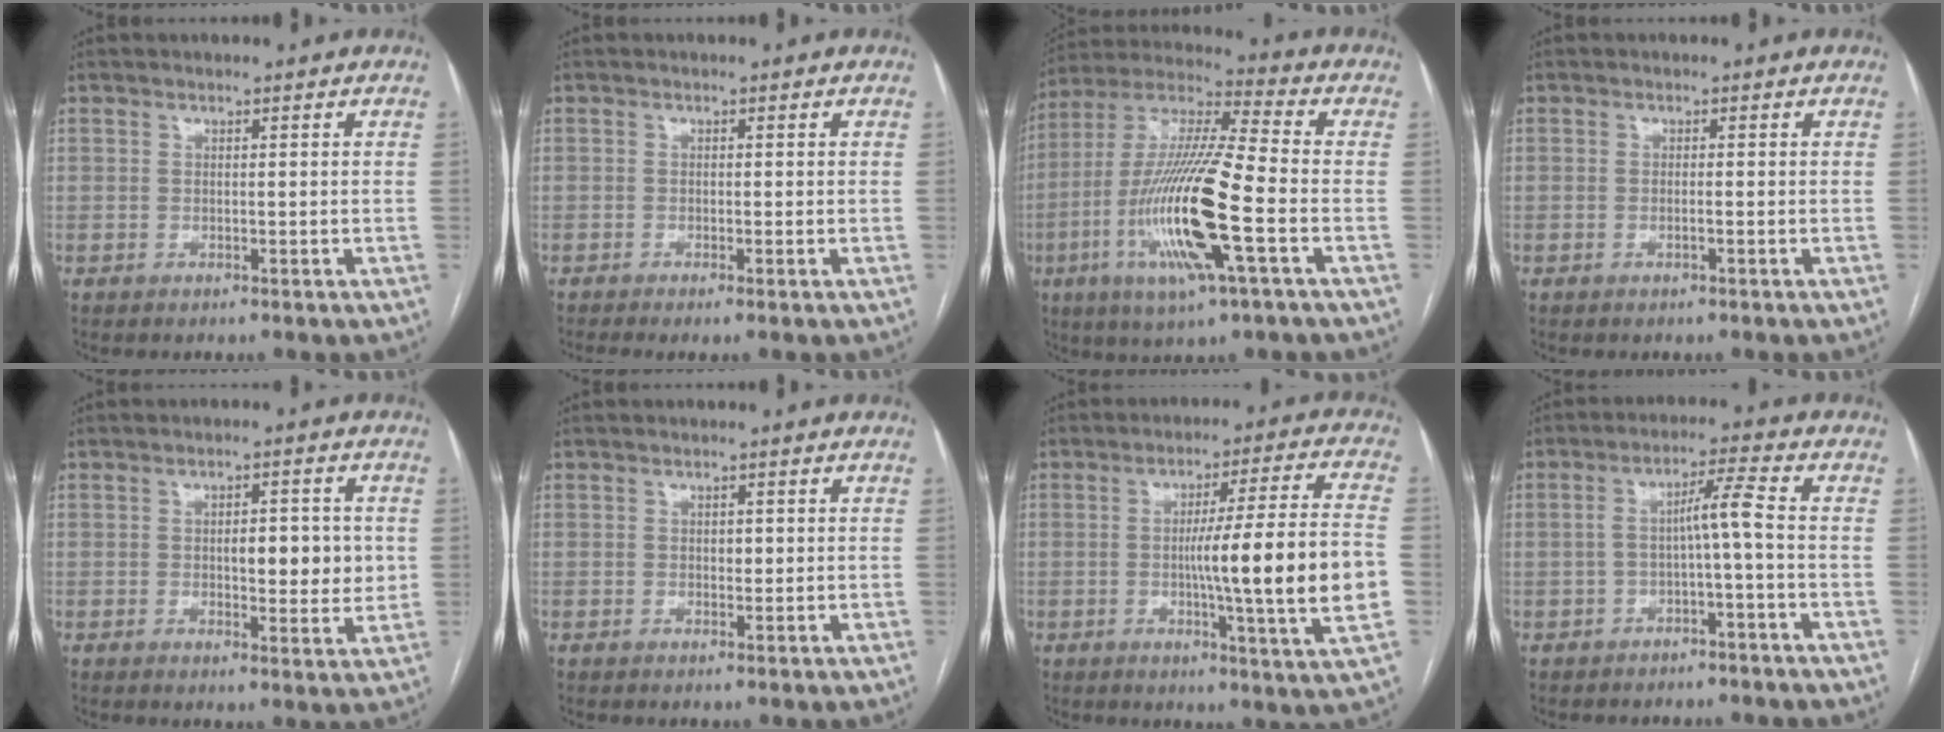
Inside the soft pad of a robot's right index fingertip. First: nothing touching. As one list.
[{"total": 1.8, "force": [-1.0, 0.2, 1.5], "torque": [-0.030, -0.005, -0.019]}, {"total": 19.2, "force": [-5.5, 1.4, 18.3], "torque": [-0.381, -0.015, -0.103]}, {"total": 0.7, "force": [-0.2, 0.0, 0.6], "torque": [-0.013, 0.002, -0.002]}, {"total": 7.0, "force": [0.4, 2.7, 6.5], "torque": [-0.084, 0.001, 0.009]}, {"total": 1.3, "force": [0.2, 0.8, 0.9], "torque": [-0.011, 0.001, 0.004]}, {"total": 17.0, "force": [-1.9, -1.0, 16.9], "torque": [-0.249, -0.002, -0.034]}, {"total": 4.8, "force": [-1.1, -0.3, 4.7], "torque": [-0.080, 0.024, -0.014]}]